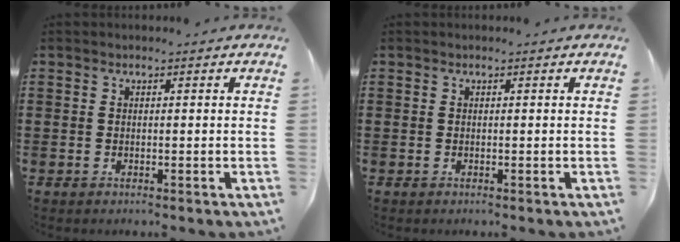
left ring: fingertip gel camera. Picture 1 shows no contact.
{"total": 0.0}